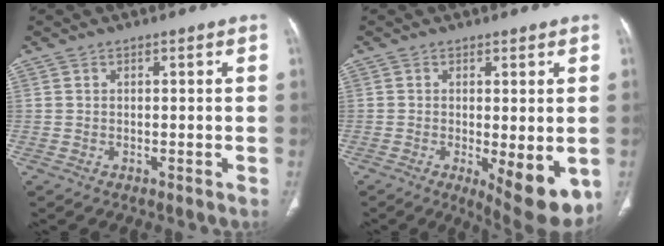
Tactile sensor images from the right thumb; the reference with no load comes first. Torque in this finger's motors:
{"motor_torque": [-0.17, 1.23, -0.04, 0.12, 0.09]}